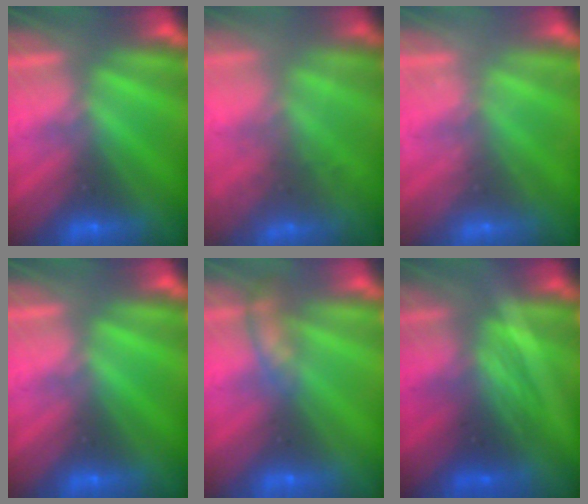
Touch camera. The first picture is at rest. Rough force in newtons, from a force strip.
{"total": 5.8}
{"total": 2.3}
{"total": 0.0}
{"total": 2.3}
{"total": 1.9}